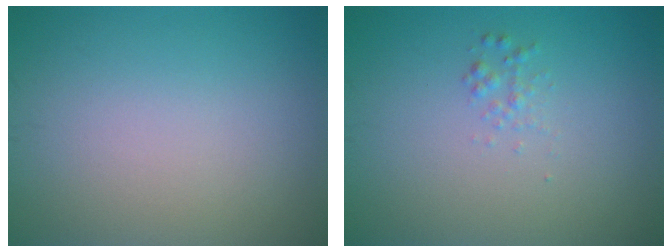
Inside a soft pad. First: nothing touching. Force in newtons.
{"total": 0.9, "press": 0.9, "slide": 0.1}